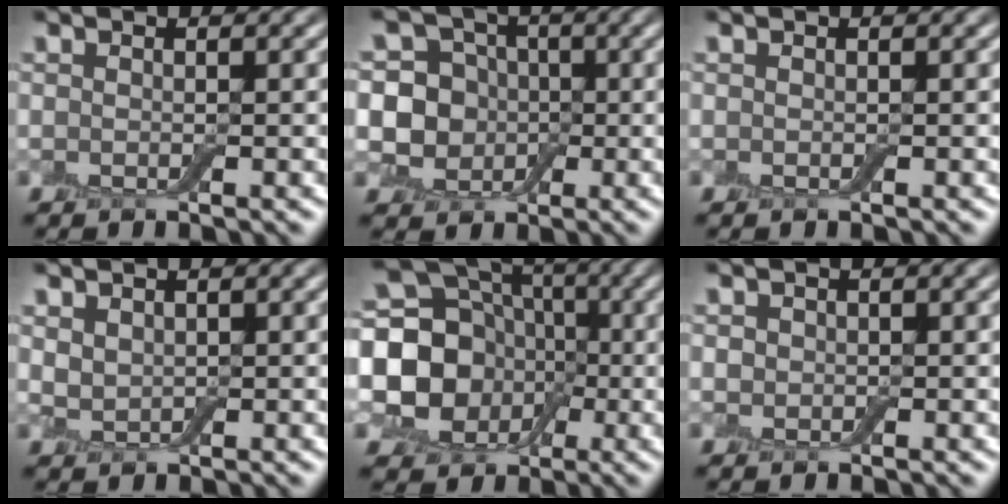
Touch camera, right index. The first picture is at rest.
{"total": 7.9, "force": [0.2, 7.3, 2.9], "torque": [-0.045, 0.028, -0.030]}
{"total": 0.0}
{"total": 1.5, "force": [0.8, 1.1, 0.7], "torque": [-0.015, -0.001, 0.019]}
{"total": 13.4, "force": [-0.3, 11.8, 6.4], "torque": [-0.129, 0.008, -0.037]}
{"total": 0.8, "force": [0.1, 0.8, 0.2], "torque": [0.000, 0.000, -0.002]}